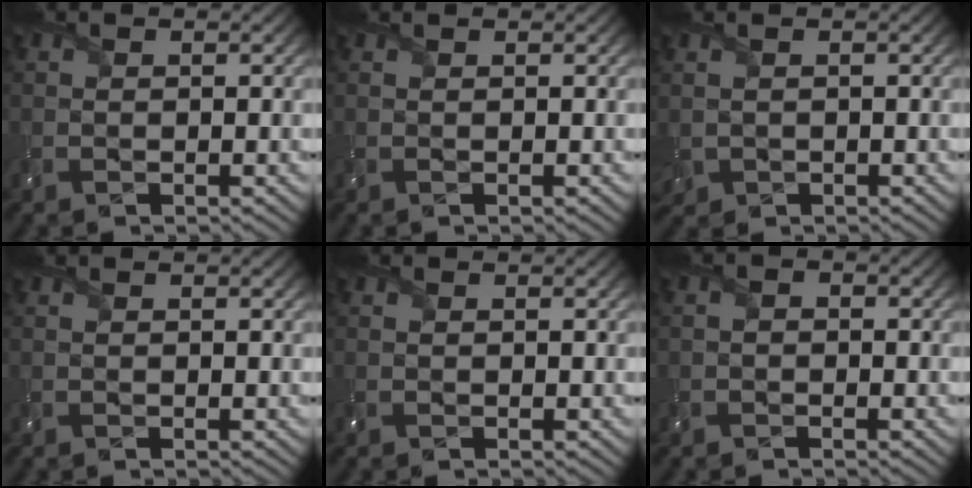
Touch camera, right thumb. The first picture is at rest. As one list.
[{"total": 0.8, "force": [0.6, 0.1, 0.4], "torque": [-0.013, 0.000, 0.009]}, {"total": 2.1, "force": [0.2, 1.7, 1.2], "torque": [-0.042, -0.007, 0.004]}, {"total": 0.0}, {"total": 0.0}, {"total": 1.0, "force": [-0.6, 0.7, 0.5], "torque": [-0.012, 0.000, -0.014]}]